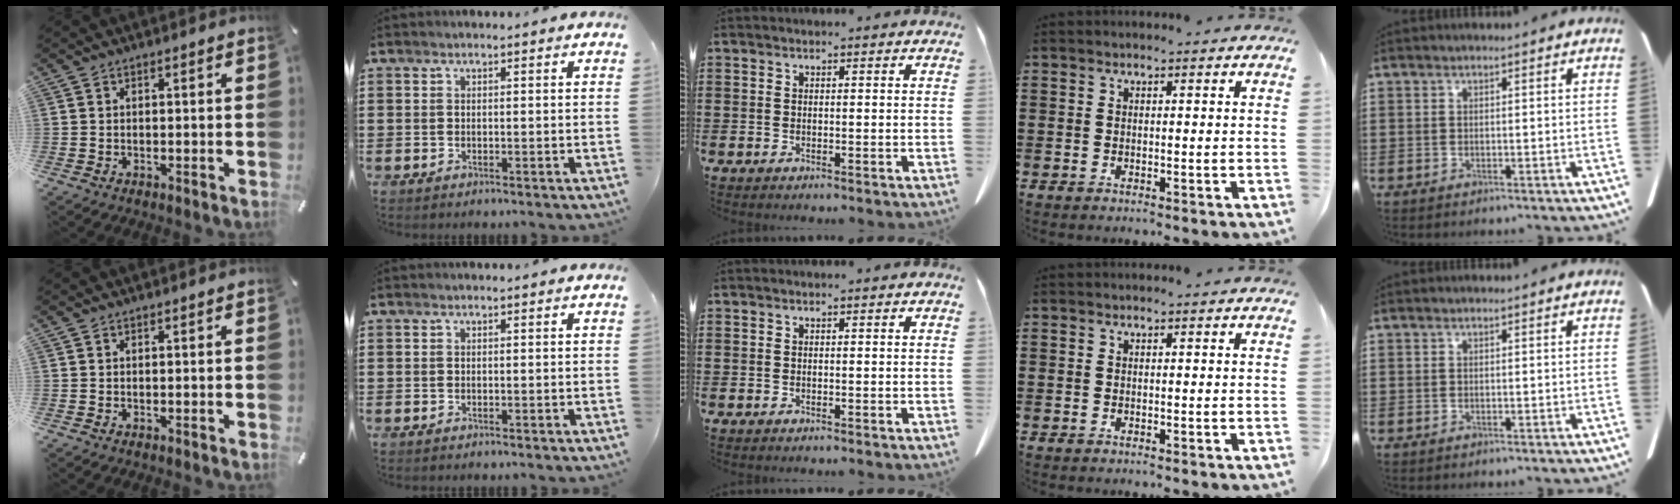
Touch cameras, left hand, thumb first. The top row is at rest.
{}